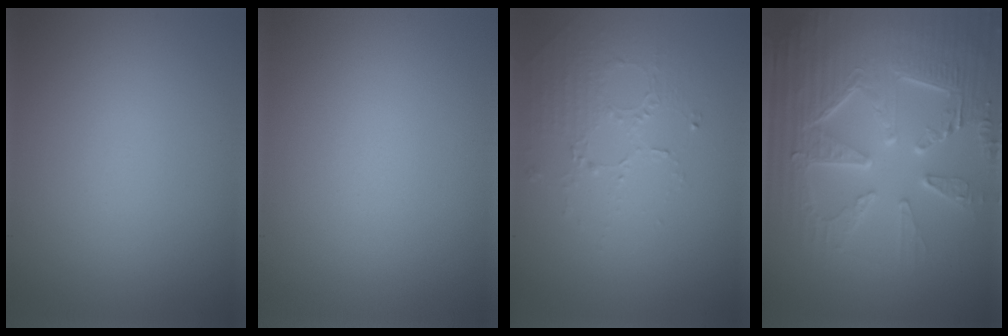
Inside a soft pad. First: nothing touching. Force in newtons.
{"total": 0.0}
{"total": 1.7, "press": 1.2, "slide": 1.2}
{"total": 9.3, "press": 6.7, "slide": 6.4}